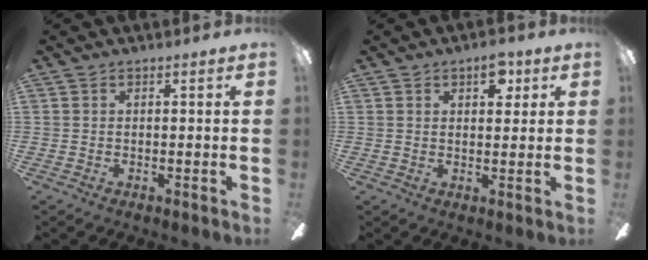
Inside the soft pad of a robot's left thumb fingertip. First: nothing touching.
{"total": 6.1, "force": [3.1, 3.3, 4.1], "torque": [-0.045, -0.007, 0.048]}